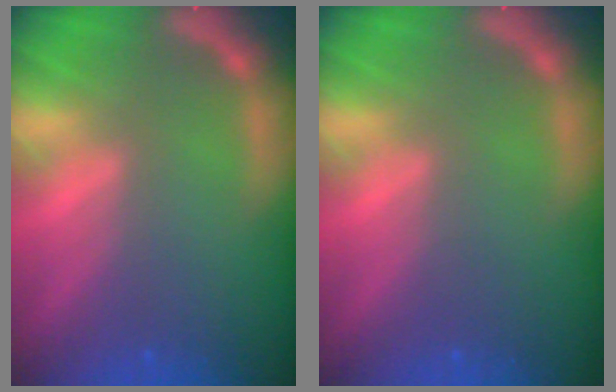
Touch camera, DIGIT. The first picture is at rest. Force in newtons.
{"total": 0.0}